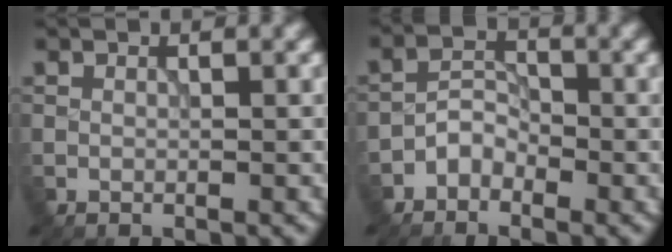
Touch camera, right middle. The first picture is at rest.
{"total": 2.1, "force": [-1.6, 1.2, 0.6], "torque": [-0.006, 0.011, -0.035]}